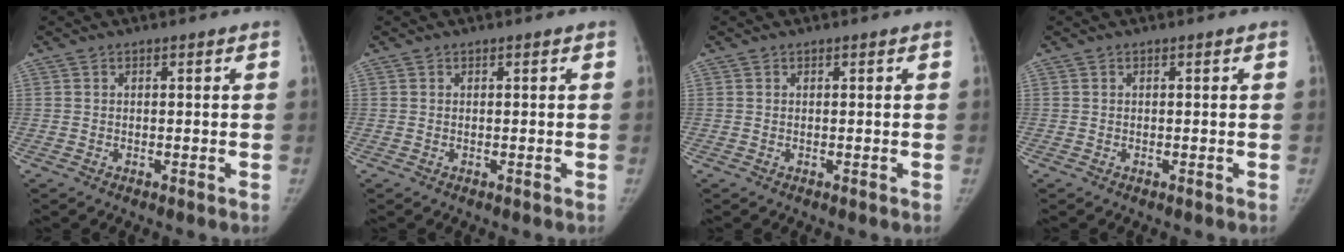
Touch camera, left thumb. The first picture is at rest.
{"total": 0.0}
{"total": 0.0}
{"total": 0.0}